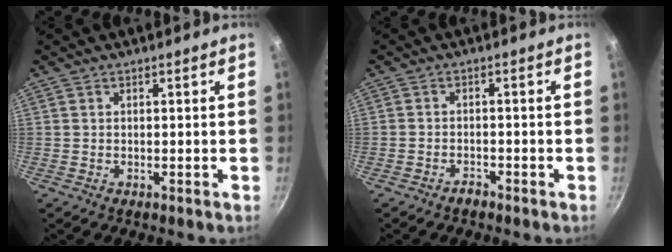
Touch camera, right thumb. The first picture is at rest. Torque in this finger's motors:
{"motor_torque": [0.23, 0.50, -0.46, 0.03, 0.00]}